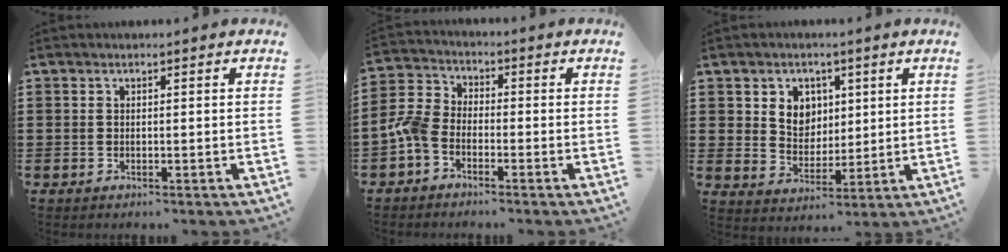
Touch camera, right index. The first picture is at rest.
{"total": 5.1, "force": [-2.9, 3.2, 2.6], "torque": [-0.086, 0.001, -0.069]}
{"total": 5.3, "force": [2.1, 4.7, 1.4], "torque": [-0.044, 0.009, 0.035]}